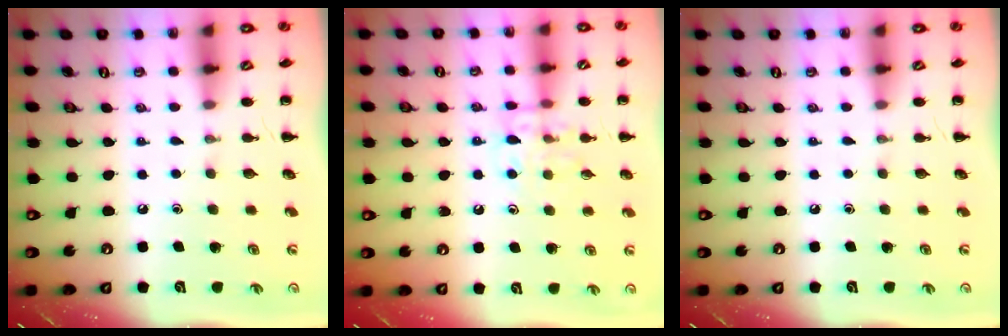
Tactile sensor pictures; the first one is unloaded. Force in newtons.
{"total": 9.7, "press": 9.5, "slide": 1.6}
{"total": 0.0}